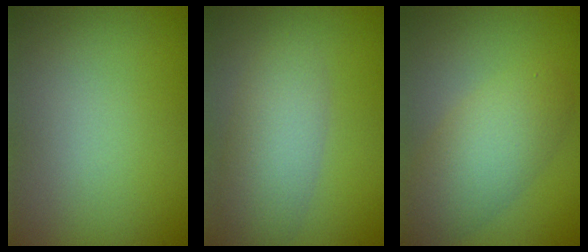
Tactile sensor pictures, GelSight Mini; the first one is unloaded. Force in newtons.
{"total": 4.1, "press": 4.1, "slide": 0.2}
{"total": 5.0, "press": 5.0, "slide": 0.1}